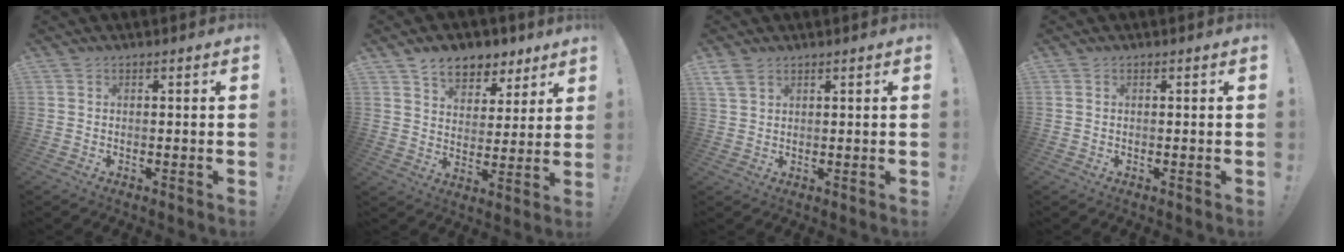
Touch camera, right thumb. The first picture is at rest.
{"total": 9.1, "force": [6.7, 5.5, 2.9], "torque": [-0.041, -0.045, 0.125]}
{"total": 4.1, "force": [2.8, 2.1, 2.1], "torque": [-0.041, -0.008, 0.056]}
{"total": 0.0}